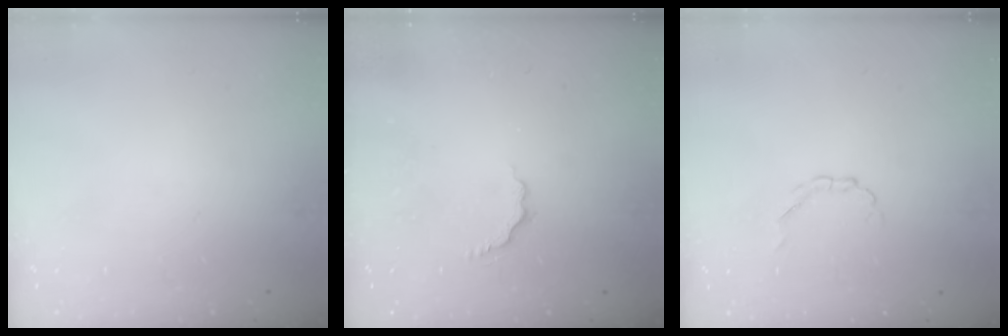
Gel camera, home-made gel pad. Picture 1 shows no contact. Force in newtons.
{"total": 2.8, "press": 2.6, "slide": 0.9}
{"total": 2.1, "press": 2.0, "slide": 0.6}